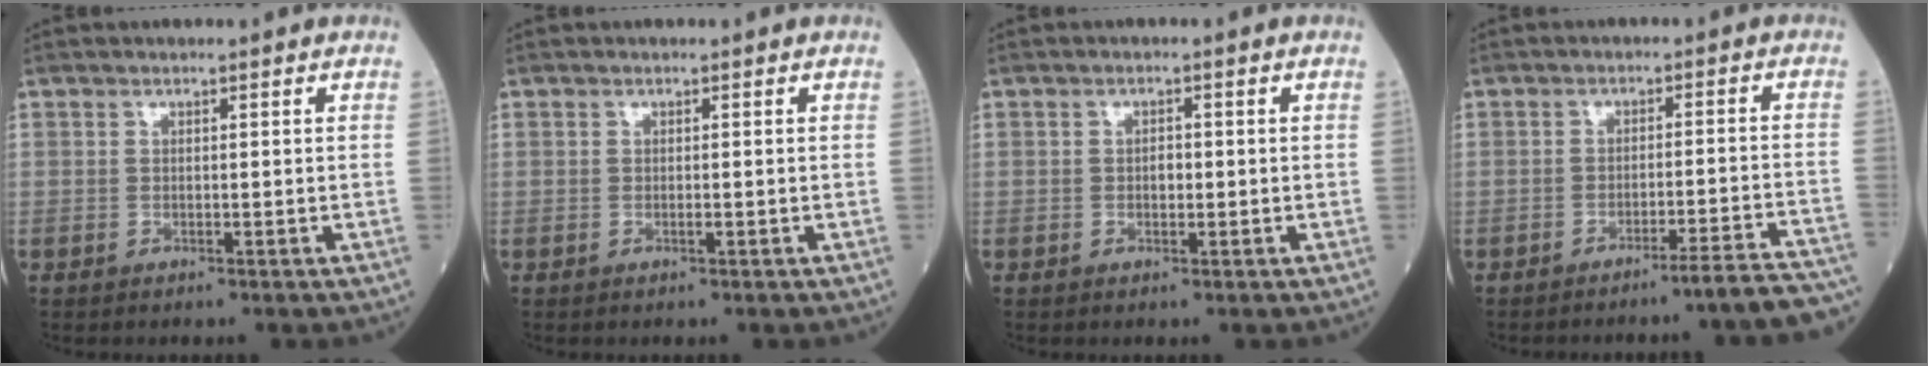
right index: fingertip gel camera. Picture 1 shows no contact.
{"total": 0.0}
{"total": 1.3, "force": [-0.2, 0.7, 1.0], "torque": [-0.016, 0.002, -0.003]}
{"total": 9.1, "force": [-8.3, -0.9, 3.6], "torque": [-0.016, 0.012, -0.110]}